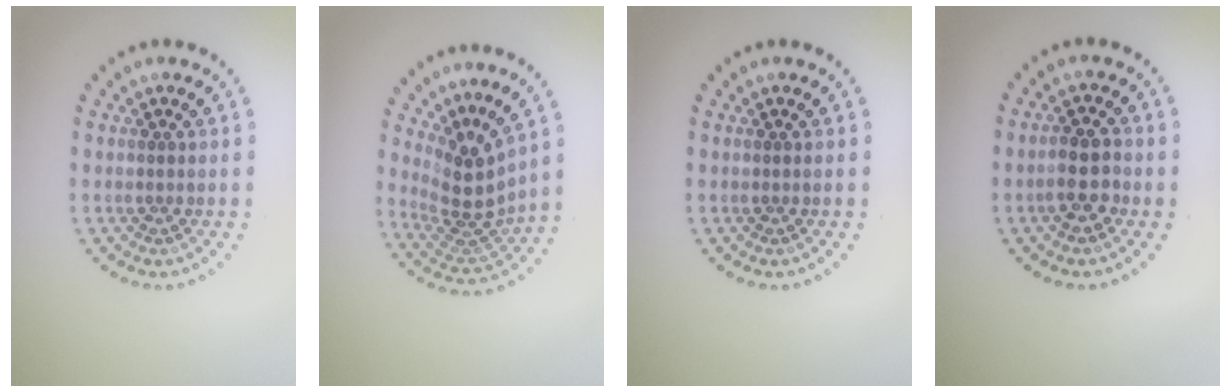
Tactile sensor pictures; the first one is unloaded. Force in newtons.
{"total": 3.9, "press": 2.9, "slide": 2.6}
{"total": 0.0}
{"total": 2.8, "press": 2.7, "slide": 0.7}